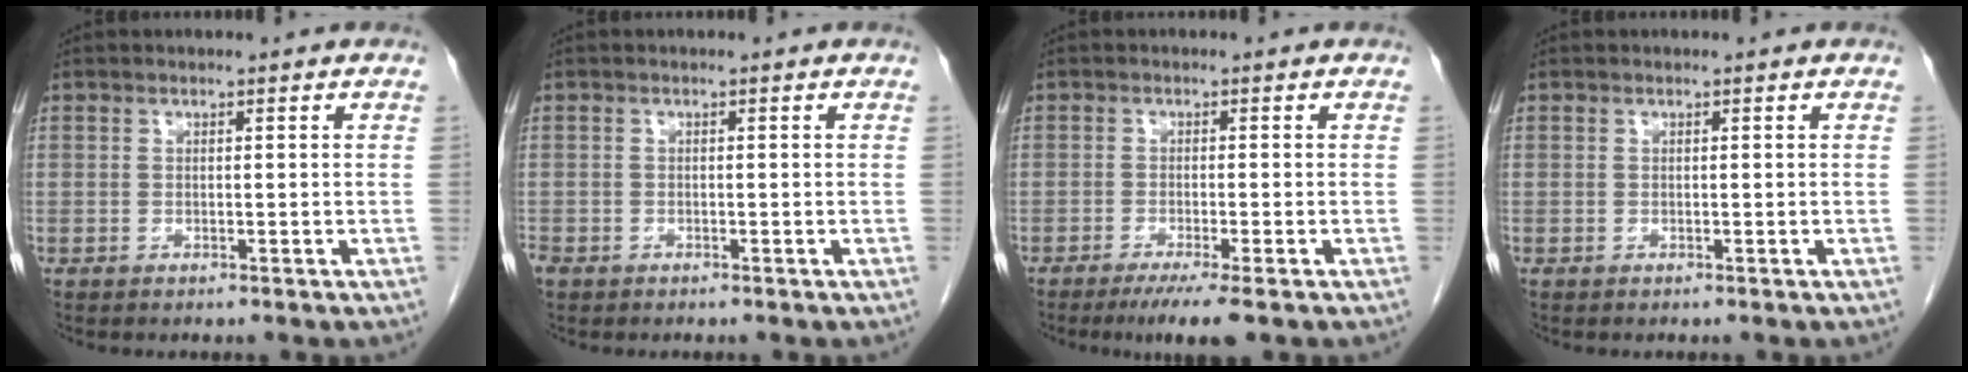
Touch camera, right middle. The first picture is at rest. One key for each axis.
{"total": 1.6, "fx": -1.0, "fy": 1.1, "fz": 0.6, "tx": -0.019, "ty": -0.001, "tz": -0.018}
{"total": 4.7, "fx": -3.2, "fy": -0.1, "fz": 3.5, "tx": -0.050, "ty": -0.012, "tz": -0.054}
{"total": 0.0}